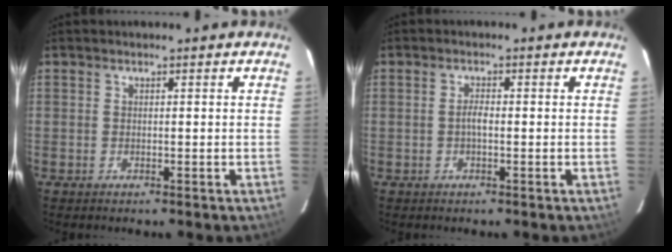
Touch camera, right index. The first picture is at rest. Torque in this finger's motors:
{"motor_torque": [0.08, 0.03, 0.23, 0.05]}